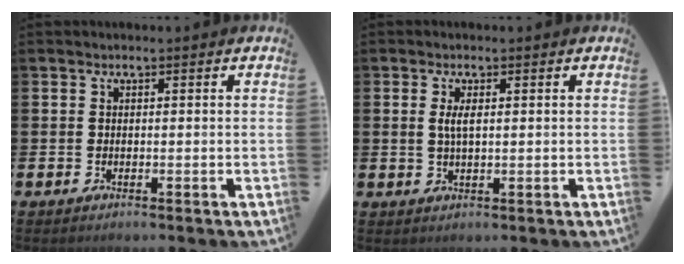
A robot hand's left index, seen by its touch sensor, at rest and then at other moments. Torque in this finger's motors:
{"motor_torque": [0.21, -0.09, 0.10, 0.08]}